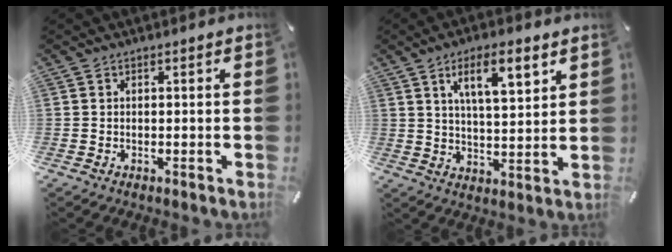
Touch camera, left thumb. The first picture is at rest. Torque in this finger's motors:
{"motor_torque": [1.94, 2.04, 1.41, -1.33, 0.51]}